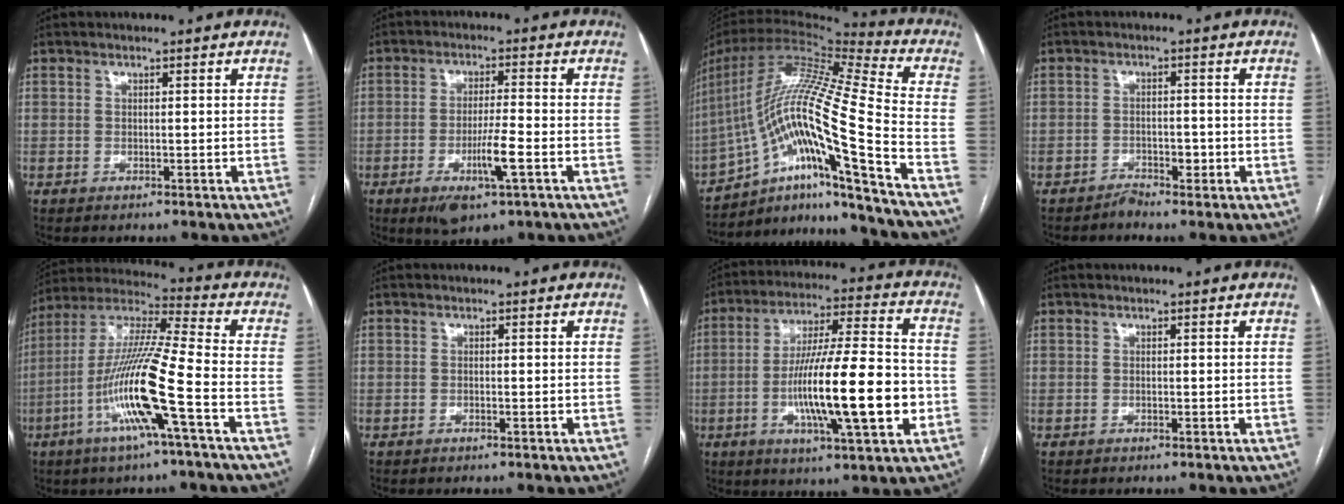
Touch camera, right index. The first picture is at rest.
{"total": 7.5, "force": [-3.1, 0.7, 6.8], "torque": [-0.125, -0.013, -0.049]}
{"total": 22.4, "force": [-10.6, -1.1, 19.7], "torque": [-0.367, -0.006, -0.187]}
{"total": 2.0, "force": [-1.7, 0.8, 0.7], "torque": [-0.007, 0.002, -0.026]}
{"total": 15.7, "force": [-5.5, -0.6, 14.6], "torque": [-0.292, -0.003, -0.112]}
{"total": 0.0}
{"total": 18.0, "force": [-4.0, 1.8, 17.5], "torque": [-0.302, -0.002, -0.063]}
{"total": 0.0}